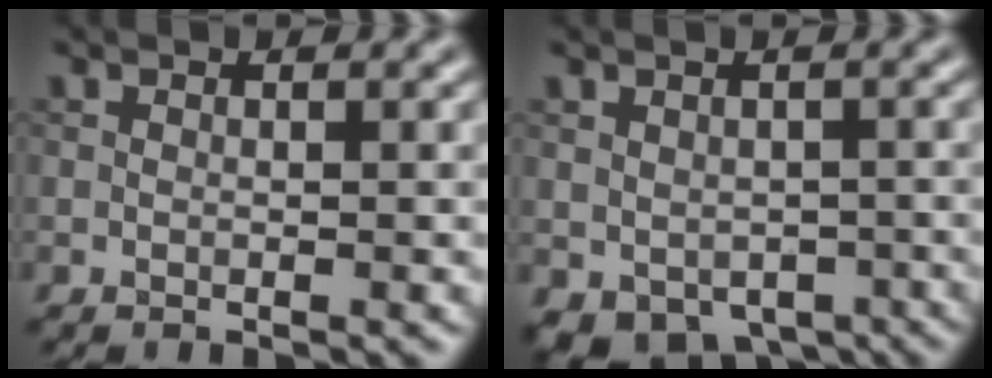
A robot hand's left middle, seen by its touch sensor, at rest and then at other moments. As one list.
[{"total": 5.3, "force": [-2.4, 3.6, 3.1], "torque": [-0.048, -0.021, -0.025]}]